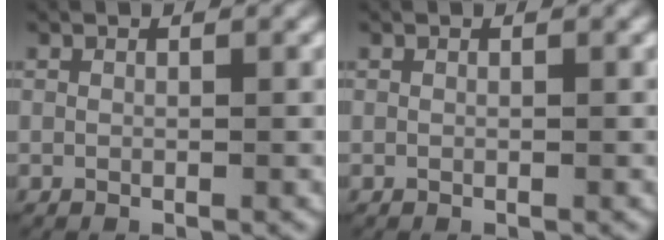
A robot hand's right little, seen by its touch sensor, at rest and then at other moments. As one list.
[{"total": 0.0}]